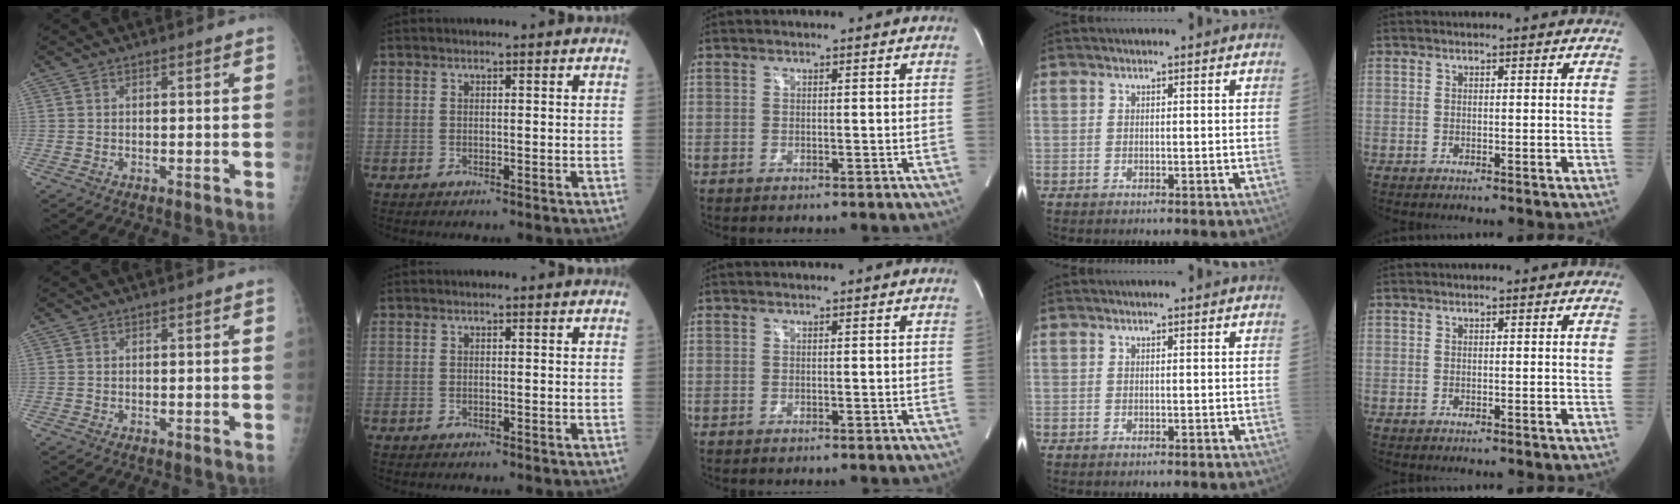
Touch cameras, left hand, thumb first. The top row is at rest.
{}